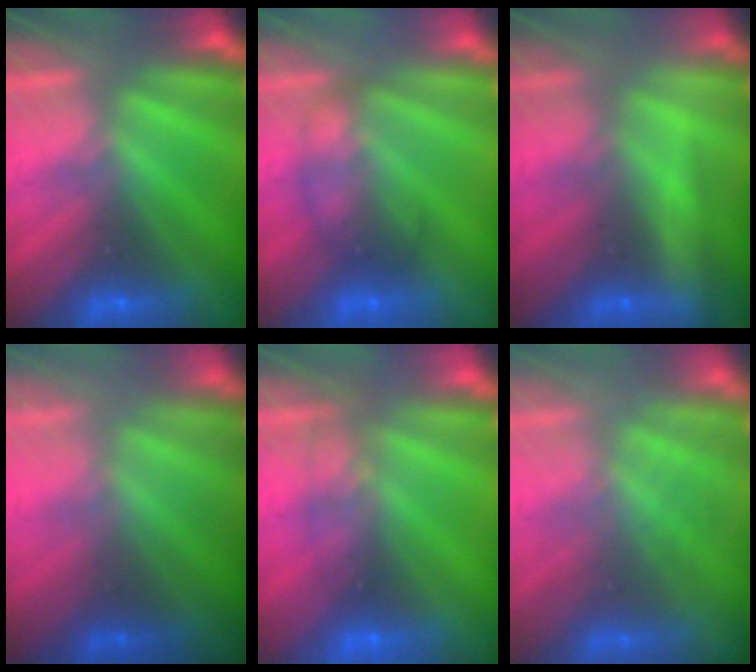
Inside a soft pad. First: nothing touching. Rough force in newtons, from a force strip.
{"total": 1.8}
{"total": 2.2}
{"total": 2.4}
{"total": 1.0}
{"total": 3.0}